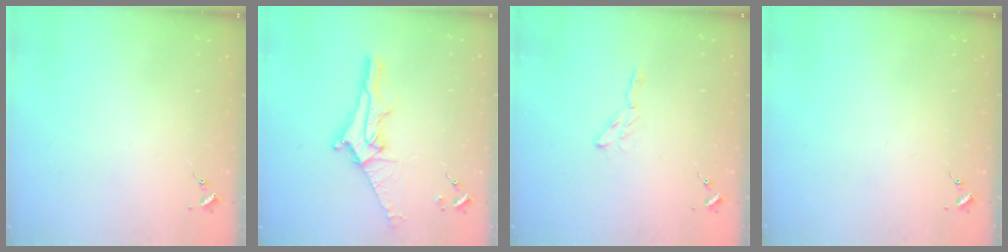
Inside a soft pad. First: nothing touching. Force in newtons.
{"total": 13.3, "press": 13.3, "slide": 1.1}
{"total": 2.9, "press": 2.9, "slide": 0.3}
{"total": 0.0}